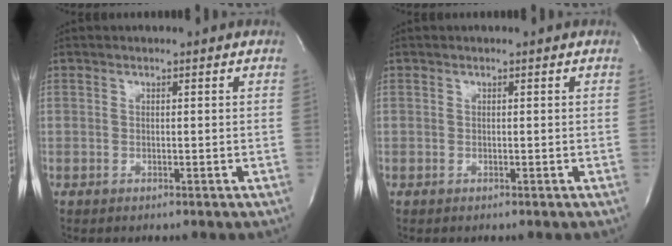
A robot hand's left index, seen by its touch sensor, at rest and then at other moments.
{"total": 0.0}